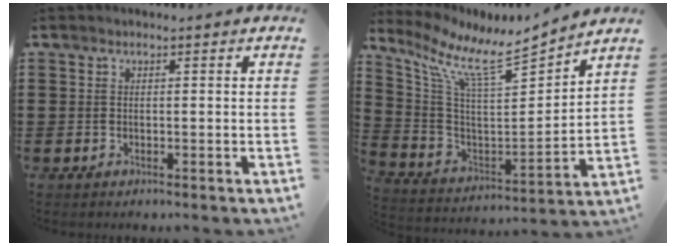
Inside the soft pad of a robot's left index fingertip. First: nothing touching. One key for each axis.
{"total": 8.9, "fx": 7.1, "fy": 1.3, "fz": 5.2, "tx": -0.132, "ty": -0.055, "tz": 0.113}